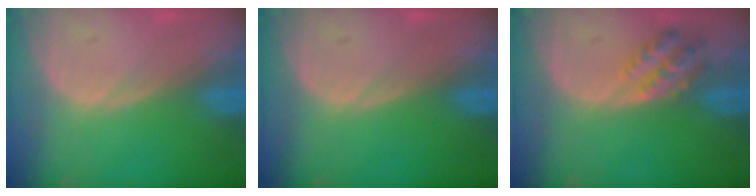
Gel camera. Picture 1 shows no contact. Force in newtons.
{"total": 0.0}
{"total": 4.4, "press": 3.9, "slide": 2.0}